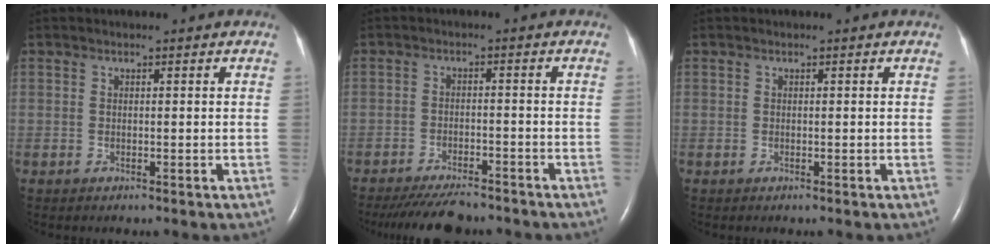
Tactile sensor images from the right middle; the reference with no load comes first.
{"total": 8.9, "force": [-8.0, 1.8, 3.5], "torque": [-0.056, -0.016, -0.122]}
{"total": 0.0}